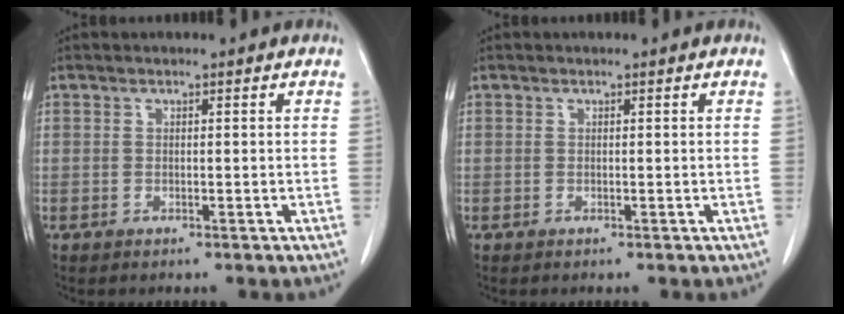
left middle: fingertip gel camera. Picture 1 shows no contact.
{"total": 0.0}